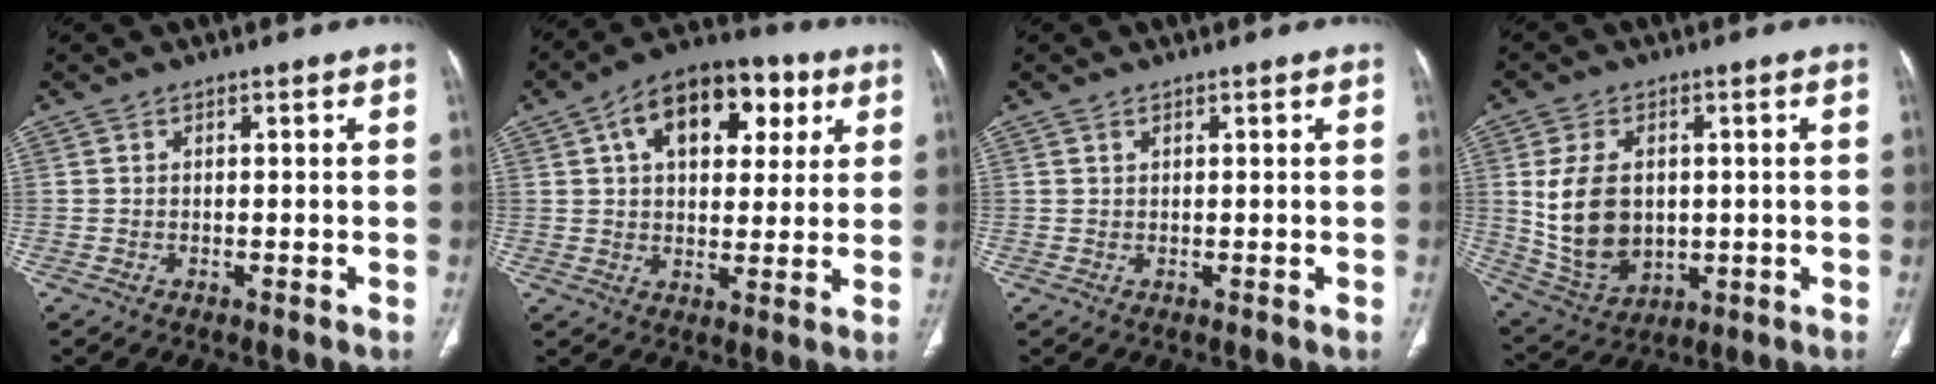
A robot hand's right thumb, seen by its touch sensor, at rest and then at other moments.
{"total": 16.8, "force": [6.2, 10.0, 12.0], "torque": [-0.136, 0.007, 0.091]}
{"total": 0.7, "force": [0.4, 0.4, 0.3], "torque": [-0.006, 0.000, 0.009]}
{"total": 14.1, "force": [1.0, 9.6, 10.3], "torque": [-0.185, -0.005, 0.036]}